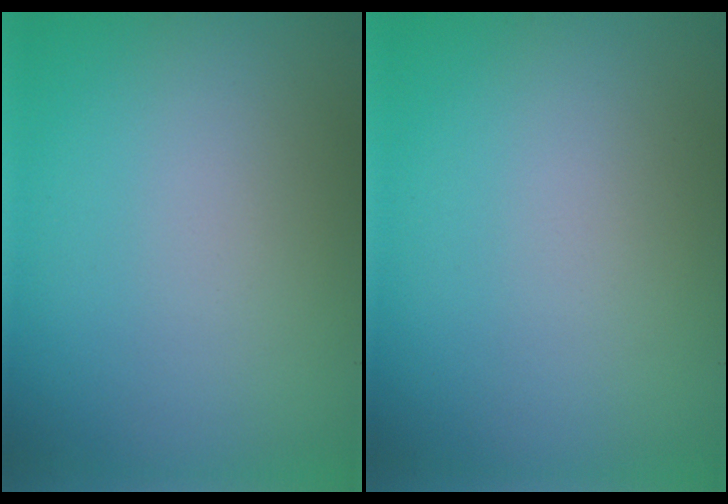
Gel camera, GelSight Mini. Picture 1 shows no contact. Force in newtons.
{"total": 0.0}